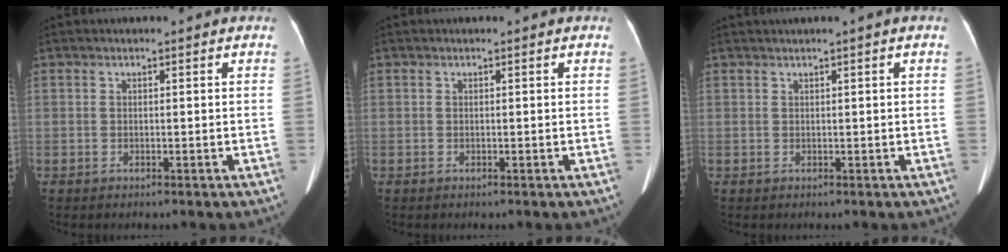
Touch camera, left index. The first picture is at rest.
{"total": 0.0}
{"total": 1.0, "force": [0.5, -0.3, 0.8], "torque": [-0.019, 0.006, 0.015]}